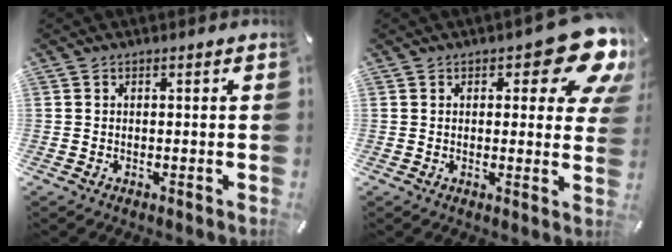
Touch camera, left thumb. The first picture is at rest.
{"total": 12.4, "force": [6.1, 5.1, 9.5], "torque": [-0.107, -0.046, 0.101]}